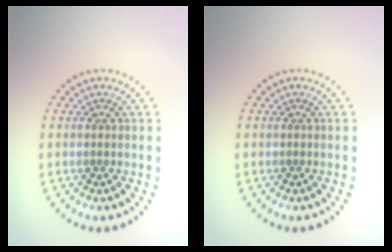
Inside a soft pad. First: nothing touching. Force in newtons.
{"total": 0.0}